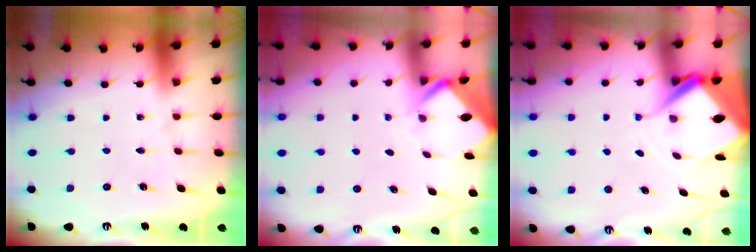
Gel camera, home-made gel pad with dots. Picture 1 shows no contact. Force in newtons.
{"total": 2.8, "press": 2.8, "slide": 0.2}
{"total": 5.4, "press": 5.4, "slide": 0.5}